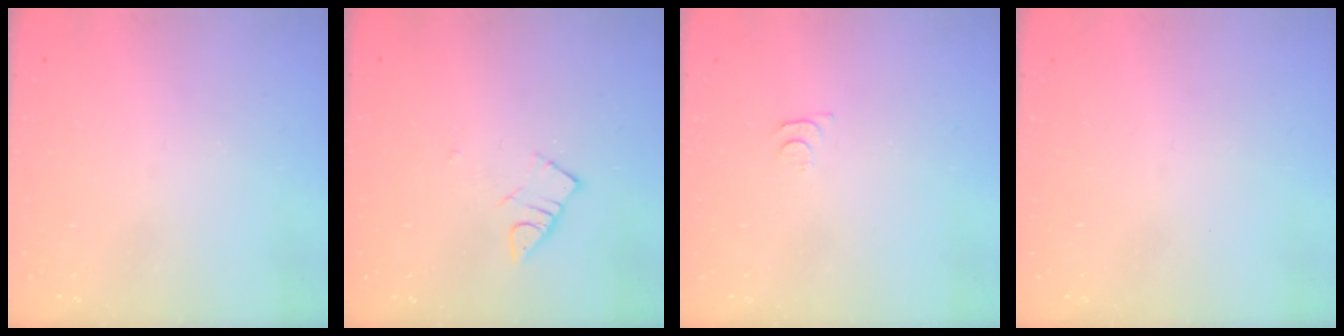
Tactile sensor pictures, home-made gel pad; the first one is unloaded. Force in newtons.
{"total": 3.3, "press": 3.3, "slide": 0.2}
{"total": 3.4, "press": 3.4, "slide": 0.5}
{"total": 0.0}